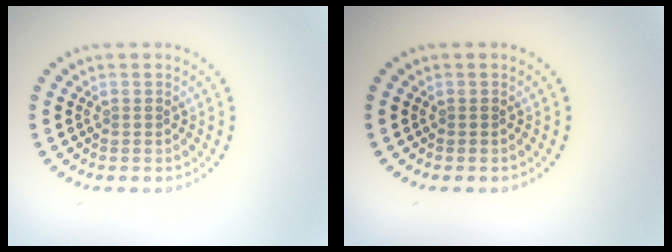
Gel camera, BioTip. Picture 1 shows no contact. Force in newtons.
{"total": 0.0}